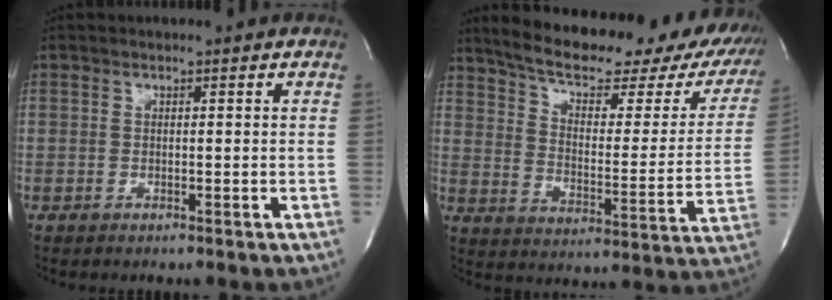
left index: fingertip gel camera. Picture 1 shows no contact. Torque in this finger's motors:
{"motor_torque": [0.32, -0.32, 0.41, 0.09]}